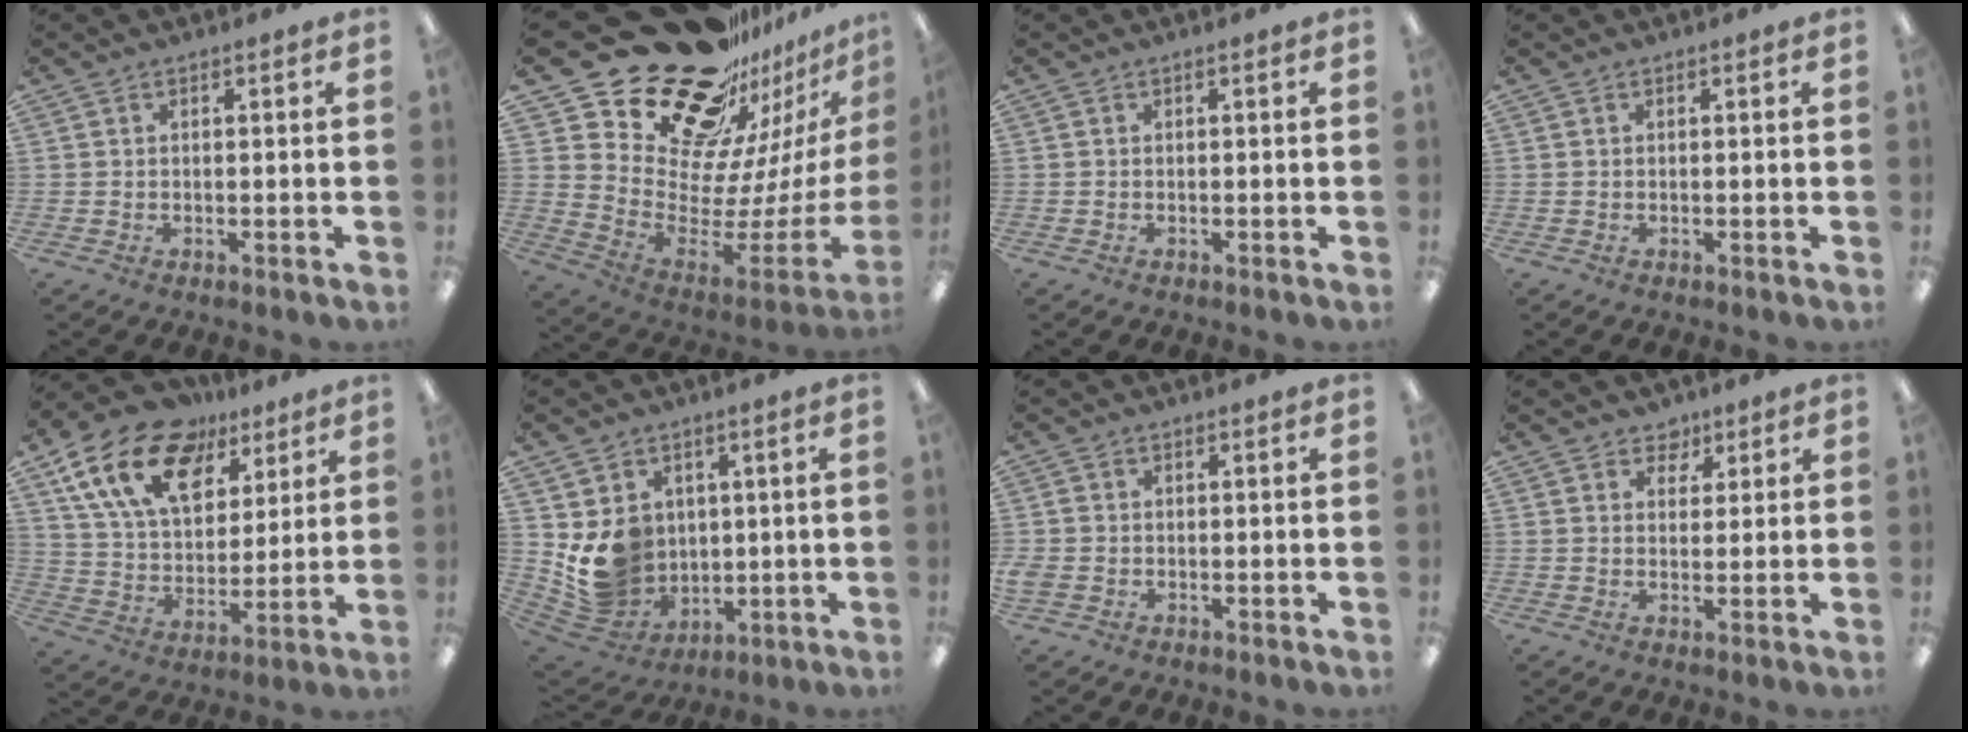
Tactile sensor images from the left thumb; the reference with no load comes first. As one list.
[{"total": 26.9, "force": [20.6, 13.2, 11.2], "torque": [-0.176, -0.186, 0.398]}, {"total": 0.0}, {"total": 0.0}, {"total": 19.9, "force": [11.3, 11.7, 11.4], "torque": [-0.200, -0.045, 0.207]}, {"total": 10.6, "force": [2.6, 9.7, 3.4], "torque": [-0.082, -0.019, 0.064]}, {"total": 2.3, "force": [-0.6, 1.9, 1.0], "torque": [-0.015, 0.006, -0.011]}, {"total": 3.8, "force": [2.5, 2.8, 0.5], "torque": [0.003, -0.011, 0.042]}]